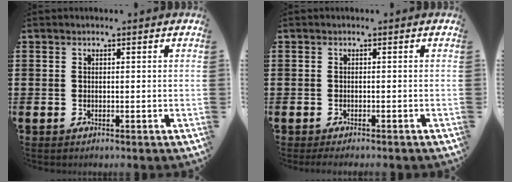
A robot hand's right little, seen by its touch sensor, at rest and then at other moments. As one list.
[{"total": 0.8, "force": [-0.6, 0.0, 0.4], "torque": [-0.007, -0.002, -0.013]}]